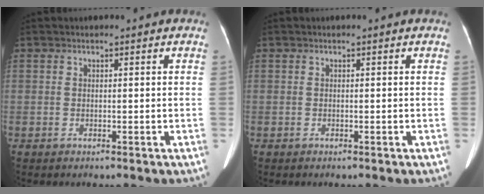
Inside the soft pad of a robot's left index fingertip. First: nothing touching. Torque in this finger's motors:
{"motor_torque": [-0.05, -0.02, 0.00, 0.01]}